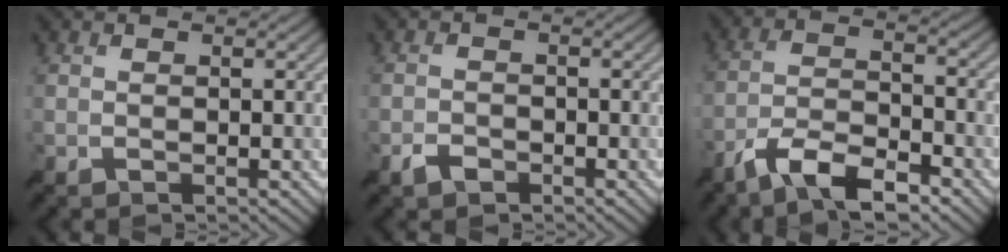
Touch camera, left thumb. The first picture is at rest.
{"total": 1.8, "force": [-1.3, 1.0, 0.8], "torque": [-0.011, 0.001, -0.029]}
{"total": 8.7, "force": [-6.3, 2.5, 5.5], "torque": [-0.104, 0.001, -0.127]}